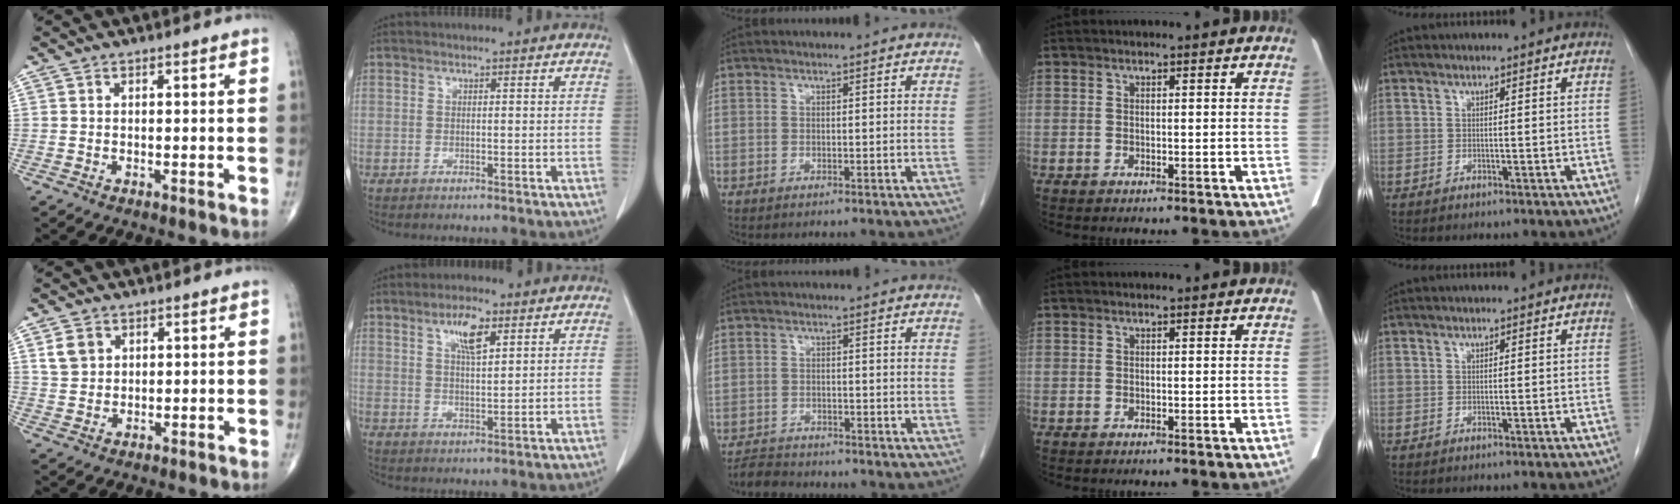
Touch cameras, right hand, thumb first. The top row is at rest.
{"thumb": {"total": 4.3, "force": [1.8, 3.4, 2.0], "torque": [-0.025, -0.006, 0.038]}, "index": {"total": 6.0, "force": [3.0, 1.8, 4.8], "torque": [-0.090, 0.002, 0.055]}, "middle": {"total": 3.7, "force": [-3.6, 0.8, 0.2], "torque": [-0.007, -0.012, -0.064]}}